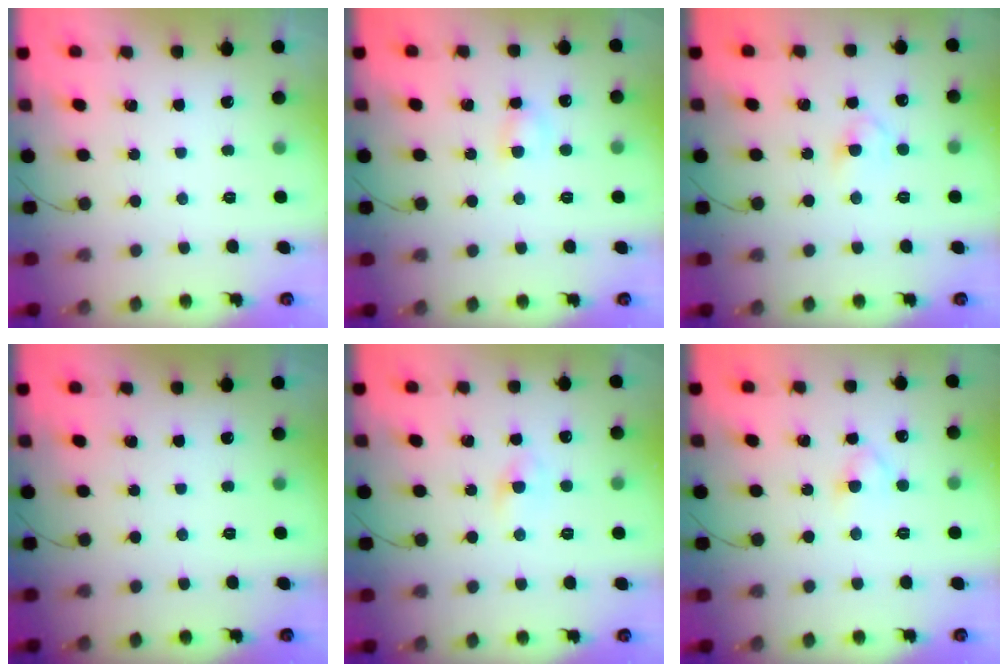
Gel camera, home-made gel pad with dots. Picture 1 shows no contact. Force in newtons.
{"total": 3.8, "press": 3.5, "slide": 1.3}
{"total": 3.1, "press": 2.9, "slide": 1.0}
{"total": 0.0}
{"total": 2.4, "press": 2.2, "slide": 1.1}
{"total": 2.5, "press": 2.3, "slide": 1.1}